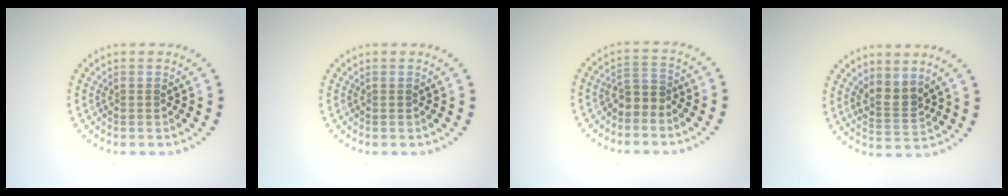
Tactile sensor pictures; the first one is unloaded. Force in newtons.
{"total": 0.0}
{"total": 2.0, "press": 1.6, "slide": 1.1}
{"total": 2.7, "press": 2.2, "slide": 1.4}